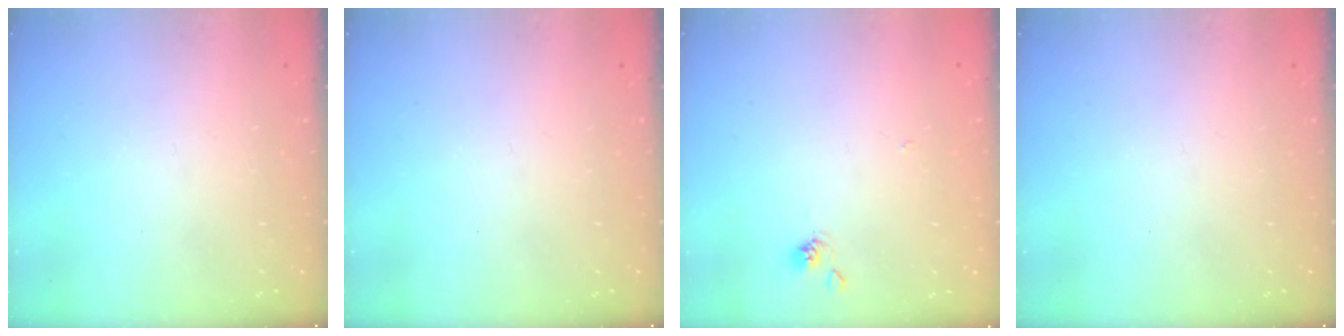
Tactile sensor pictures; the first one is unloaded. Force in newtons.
{"total": 0.0}
{"total": 1.9, "press": 1.9, "slide": 0.2}
{"total": 0.0}